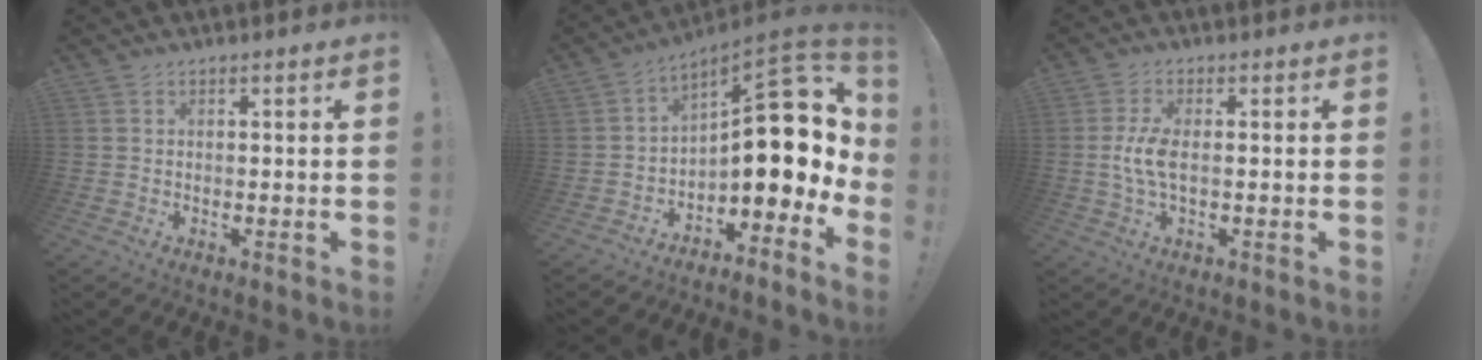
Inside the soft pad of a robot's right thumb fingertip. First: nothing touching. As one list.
[{"total": 18.2, "force": [3.2, 8.1, 16.0], "torque": [-0.206, -0.030, 0.057]}, {"total": 6.4, "force": [-0.6, 2.5, 5.9], "torque": [-0.121, -0.004, -0.010]}]